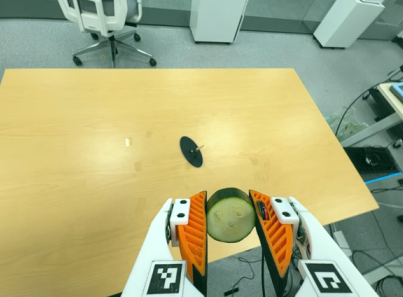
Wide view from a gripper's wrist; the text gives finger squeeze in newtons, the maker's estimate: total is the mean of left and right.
{"total": 12.4, "left": 10.9, "right": 13.9}